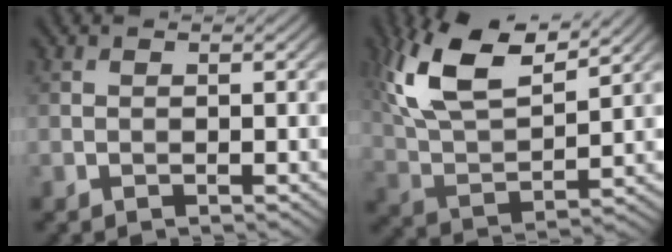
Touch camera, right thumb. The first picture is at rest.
{"total": 13.4, "force": [7.5, 5.2, 9.7], "torque": [-0.228, 0.018, 0.146]}